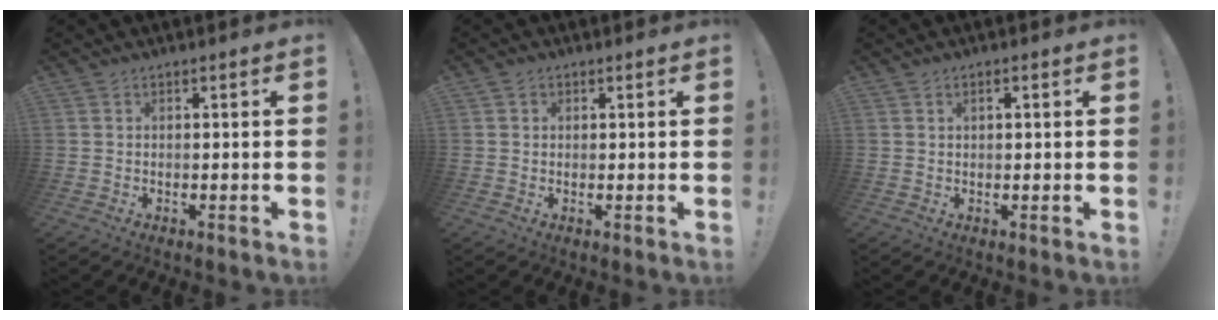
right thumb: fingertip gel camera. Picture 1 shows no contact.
{"total": 1.2, "force": [0.5, 1.0, 0.1], "torque": [0.003, 0.001, 0.008]}
{"total": 1.2, "force": [0.3, 0.5, 1.0], "torque": [-0.015, 0.001, 0.004]}